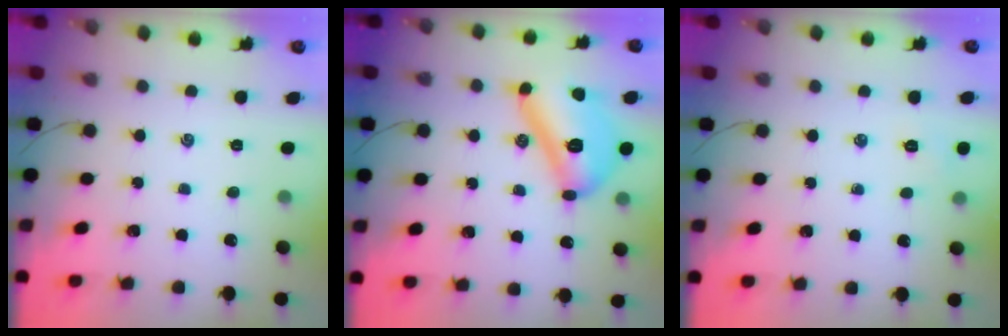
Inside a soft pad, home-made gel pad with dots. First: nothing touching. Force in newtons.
{"total": 16.8, "press": 16.8, "slide": 1.0}
{"total": 4.2, "press": 4.0, "slide": 0.9}